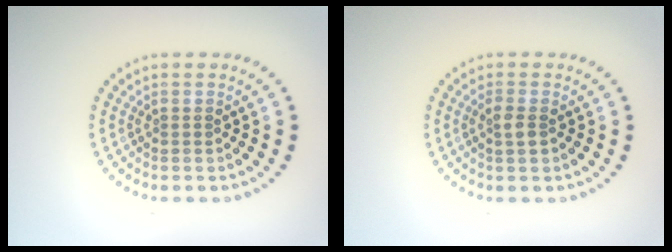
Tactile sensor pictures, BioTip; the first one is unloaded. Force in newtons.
{"total": 1.5, "press": 1.4, "slide": 0.3}